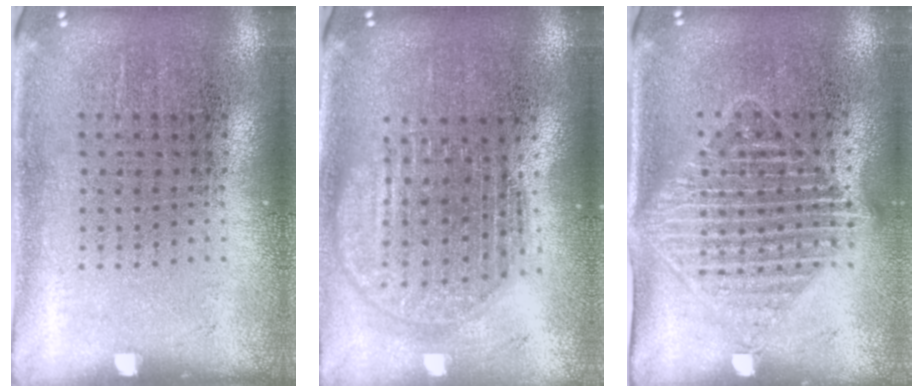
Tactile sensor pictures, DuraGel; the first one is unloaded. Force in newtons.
{"total": 1.8, "press": 1.5, "slide": 1.0}
{"total": 1.7, "press": 1.4, "slide": 1.0}